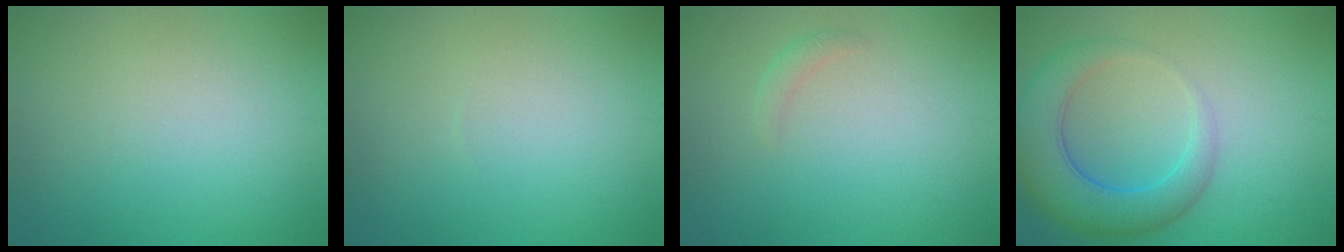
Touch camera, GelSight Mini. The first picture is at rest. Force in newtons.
{"total": 0.0}
{"total": 0.9, "press": 0.9, "slide": 0.0}
{"total": 6.2, "press": 6.2, "slide": 0.4}